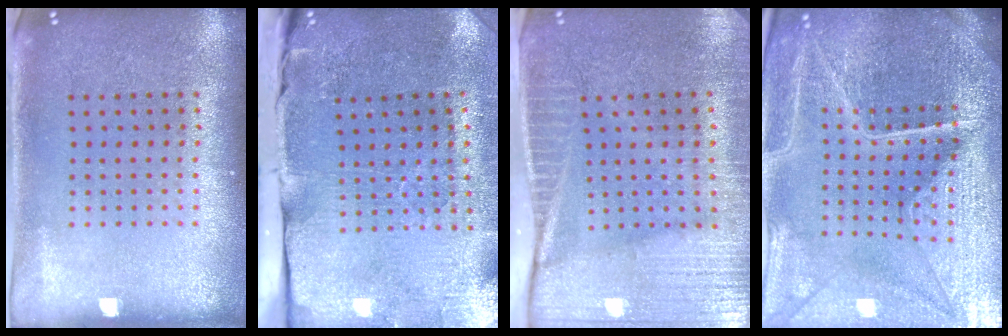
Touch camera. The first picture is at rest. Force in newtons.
{"total": 4.2, "press": 3.7, "slide": 2.1}
{"total": 4.1, "press": 3.6, "slide": 1.9}
{"total": 6.0, "press": 5.4, "slide": 2.5}